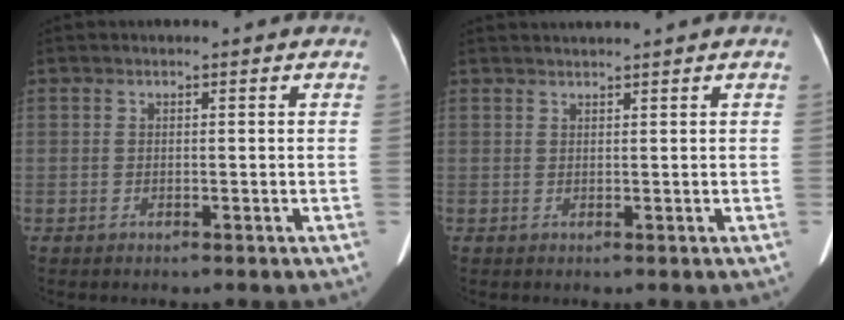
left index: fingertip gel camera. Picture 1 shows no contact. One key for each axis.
{"total": 2.1, "fx": 1.9, "fy": -0.8, "fz": 0.6, "tx": -0.005, "ty": 0.015, "tz": 0.040}